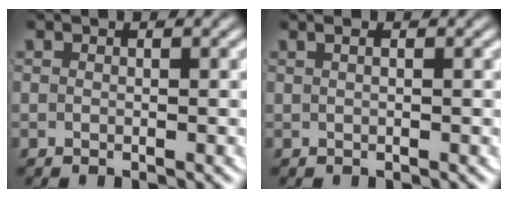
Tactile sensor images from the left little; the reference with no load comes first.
{"total": 1.6, "force": [0.8, 0.4, 1.4], "torque": [-0.007, 0.013, 0.008]}